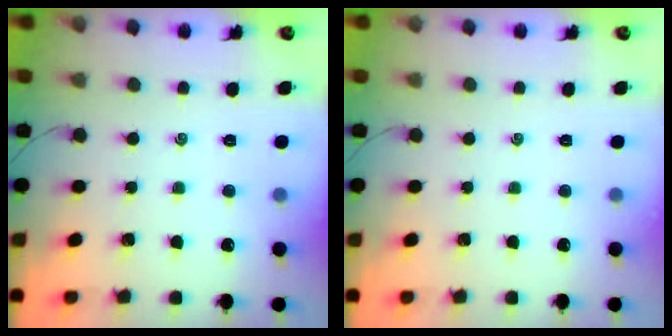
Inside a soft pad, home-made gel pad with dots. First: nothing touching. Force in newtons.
{"total": 0.0}